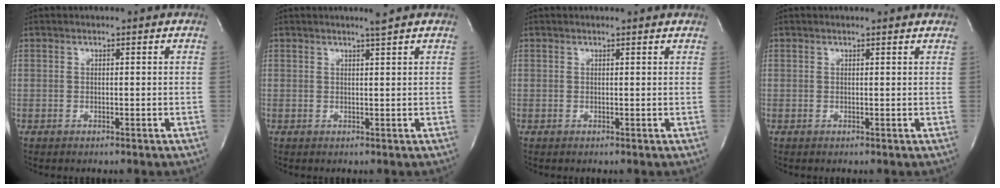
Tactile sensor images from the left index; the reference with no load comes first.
{"total": 1.3, "force": [1.0, -0.6, 0.5], "torque": [-0.022, -0.011, 0.022]}
{"total": 1.8, "force": [1.8, 0.0, 0.4], "torque": [-0.015, 0.005, 0.016]}
{"total": 2.4, "force": [2.4, 0.1, 0.5], "torque": [-0.015, 0.006, 0.019]}